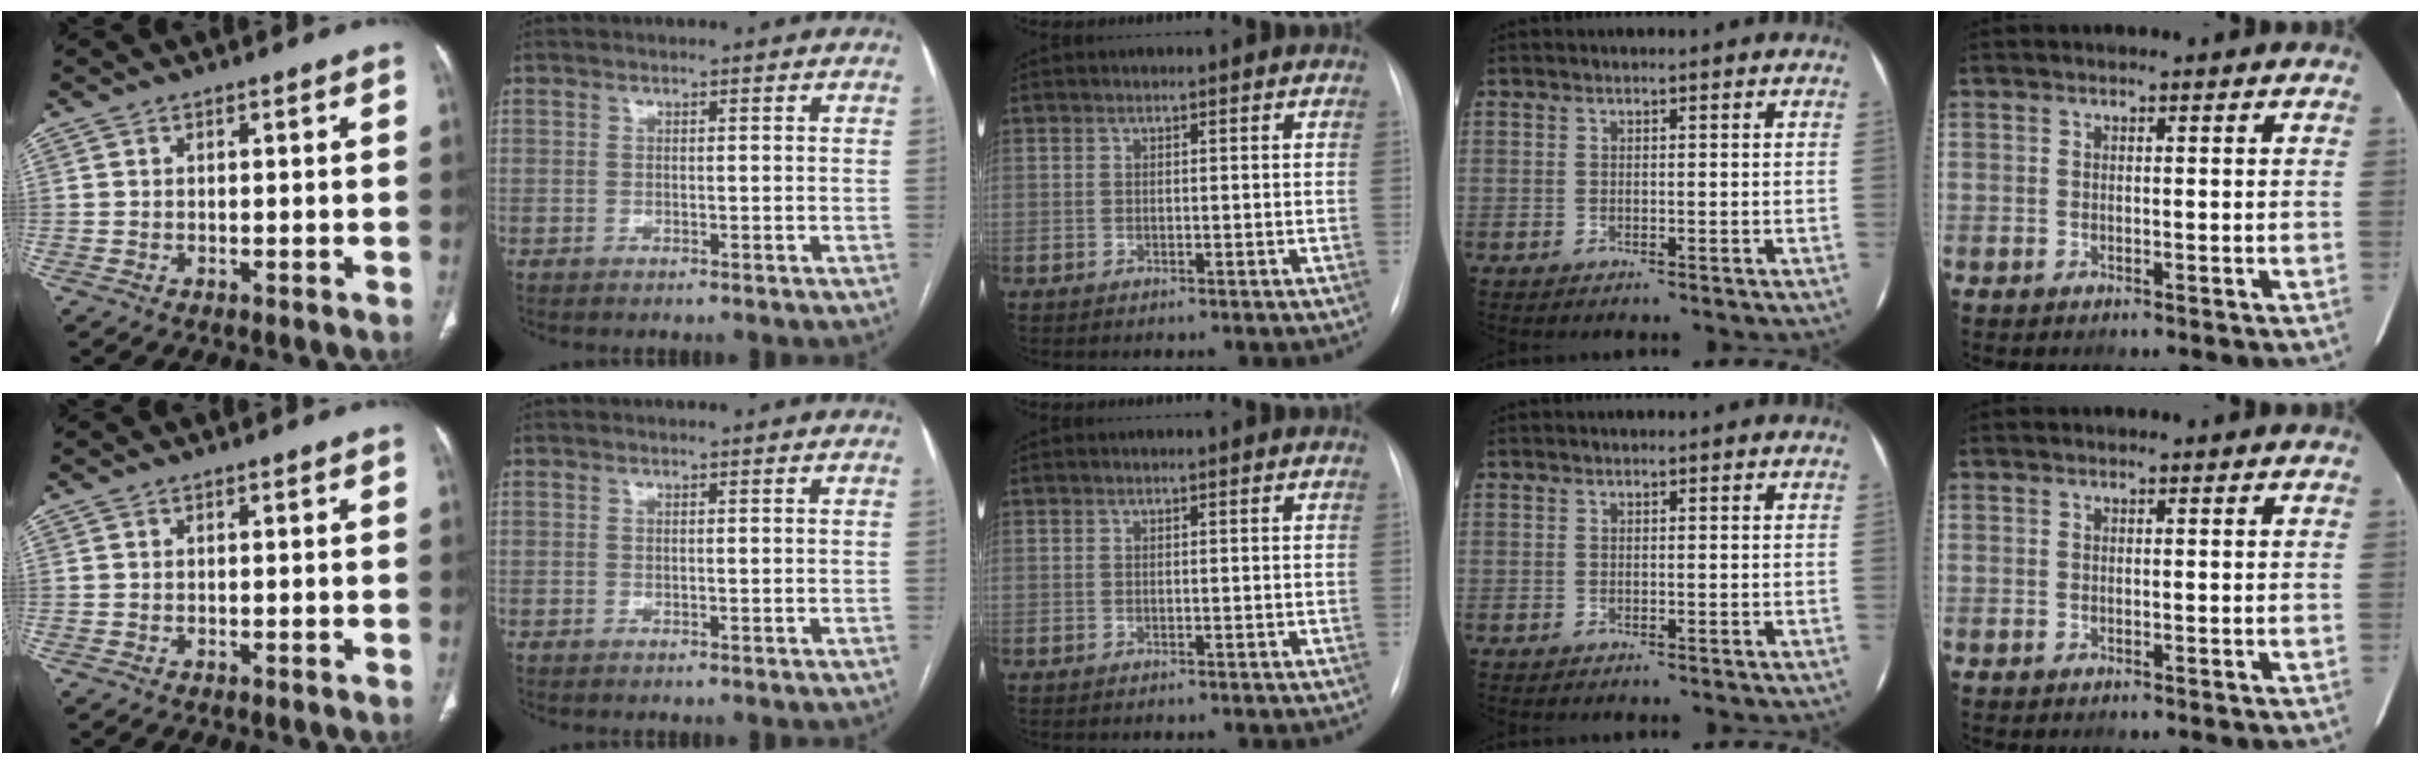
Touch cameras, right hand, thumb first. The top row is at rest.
{}